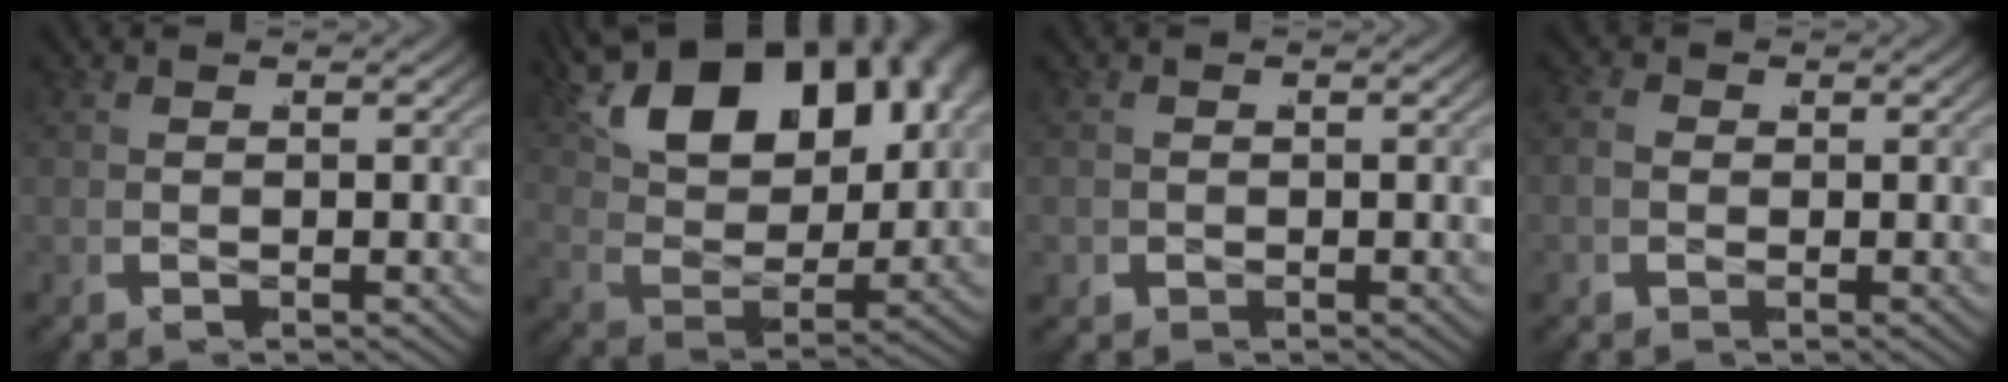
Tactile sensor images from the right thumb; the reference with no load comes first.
{"total": 15.2, "force": [3.9, 9.6, 11.2], "torque": [-0.219, 0.006, 0.053]}
{"total": 0.8, "force": [-0.3, 0.8, 0.1], "torque": [-0.001, -0.003, -0.003]}
{"total": 1.5, "force": [-0.2, 1.4, 0.6], "torque": [-0.016, -0.005, -0.006]}